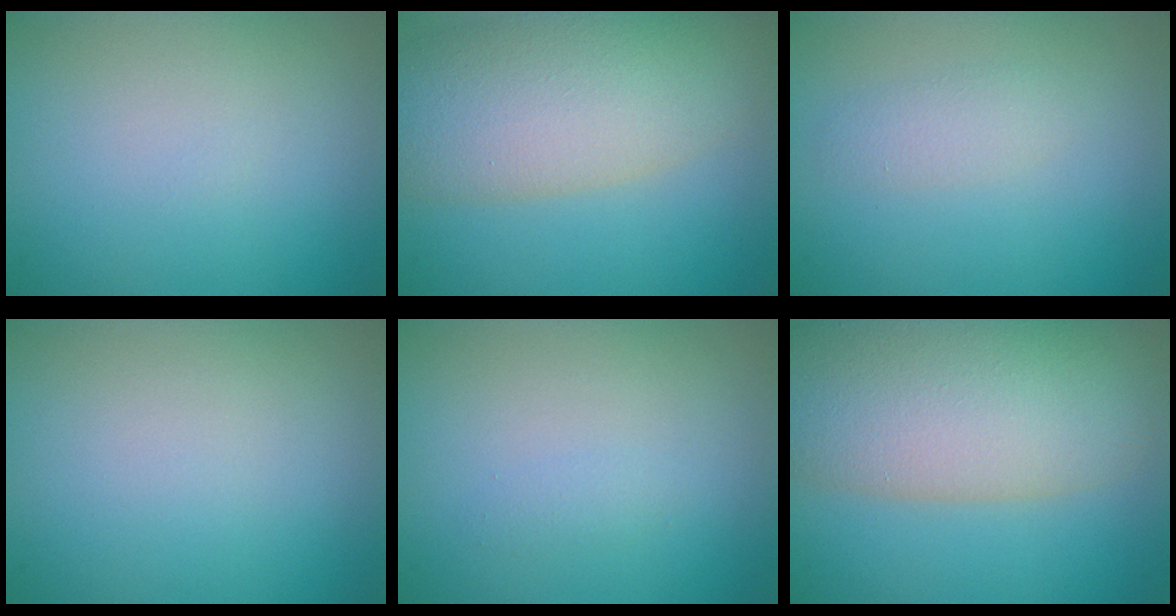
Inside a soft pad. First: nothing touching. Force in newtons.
{"total": 8.8, "press": 8.7, "slide": 0.5}
{"total": 1.5, "press": 1.5, "slide": 0.1}
{"total": 0.0}
{"total": 0.6, "press": 0.6, "slide": 0.0}
{"total": 10.2, "press": 10.2, "slide": 0.9}